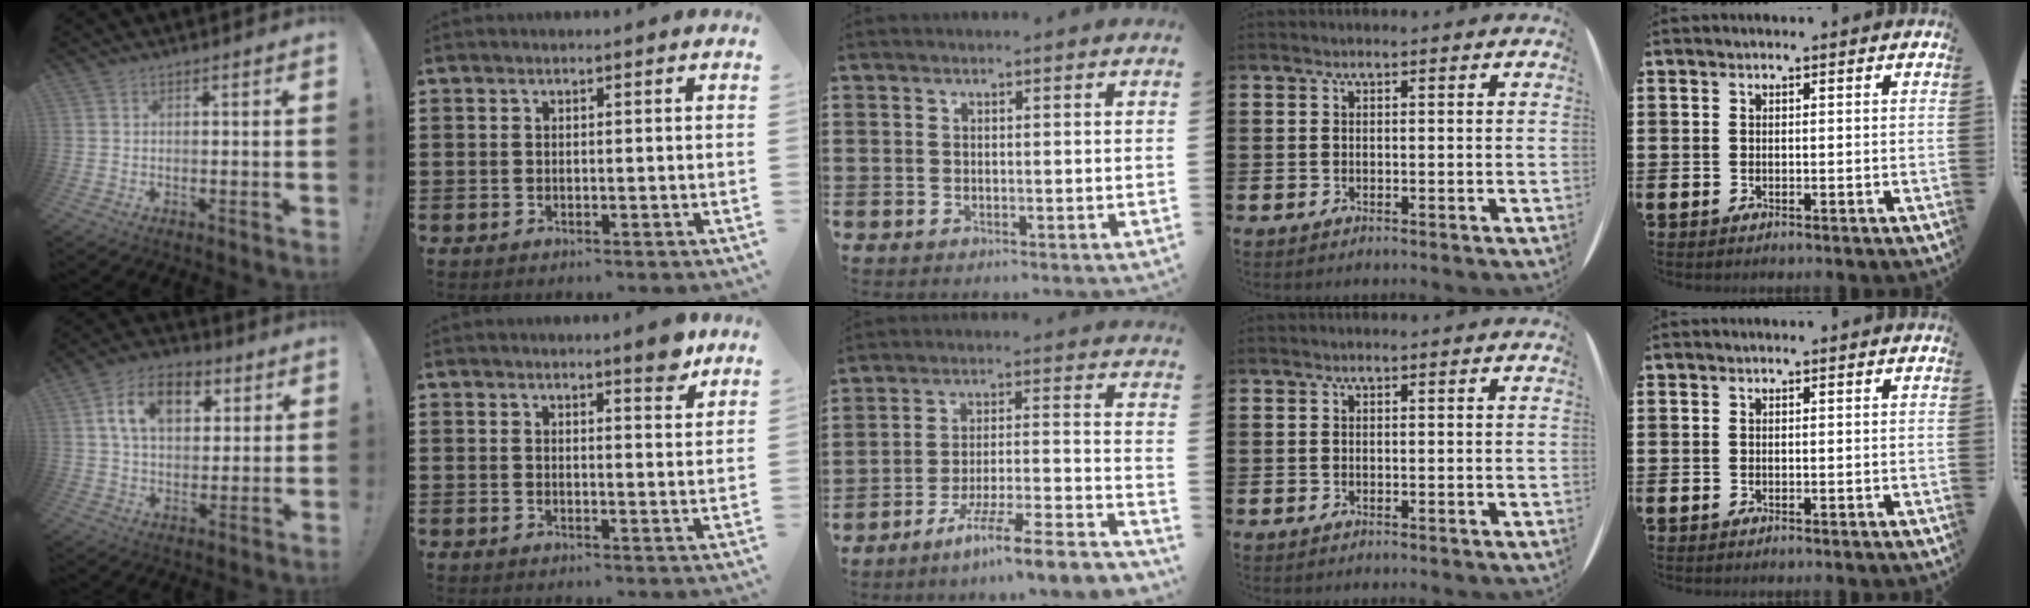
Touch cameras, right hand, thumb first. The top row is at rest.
{"thumb": {"total": 14.0, "force": [5.2, 9.2, 9.2], "torque": [-0.143, -0.001, 0.097]}, "index": {"total": 3.5, "force": [2.9, 0.6, 1.8], "torque": [-0.025, -0.006, 0.050]}, "middle": {"total": 8.6, "force": [-7.3, -0.6, 4.4], "torque": [-0.078, -0.006, -0.144]}}